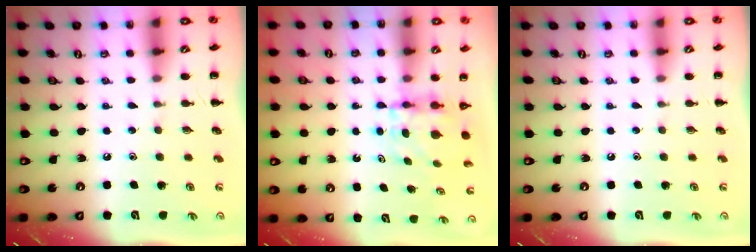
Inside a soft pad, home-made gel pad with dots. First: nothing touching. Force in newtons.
{"total": 4.6, "press": 4.5, "slide": 0.6}
{"total": 0.0}